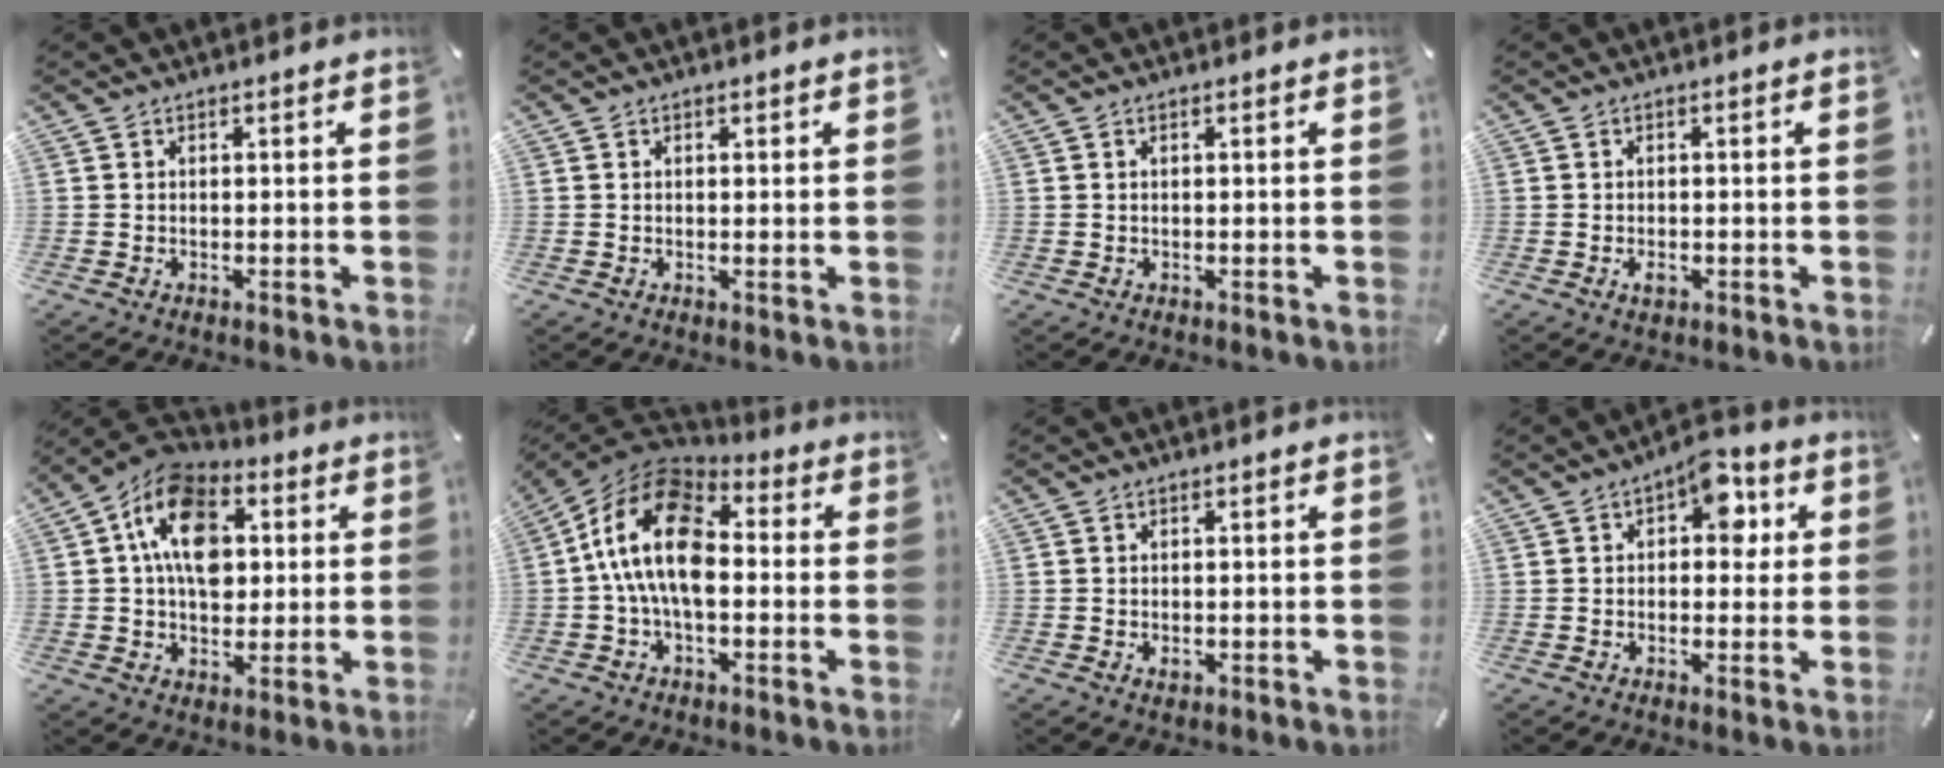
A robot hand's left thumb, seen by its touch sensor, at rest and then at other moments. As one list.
[{"total": 0.8, "force": [0.3, 0.4, 0.7], "torque": [-0.014, 0.002, 0.005]}, {"total": 0.6, "force": [0.1, 0.2, 0.5], "torque": [-0.009, 0.001, 0.002]}, {"total": 1.9, "force": [-0.6, 1.1, 1.4], "torque": [-0.025, 0.001, -0.010]}, {"total": 15.0, "force": [2.6, 10.8, 10.2], "torque": [-0.171, 0.008, 0.046]}, {"total": 16.7, "force": [-0.5, 10.1, 13.3], "torque": [-0.282, 0.012, -0.014]}, {"total": 1.1, "force": [-0.2, 0.8, 0.8], "torque": [-0.015, 0.002, -0.004]}, {"total": 8.2, "force": [3.0, 4.7, 6.1], "torque": [-0.067, -0.009, 0.043]}]